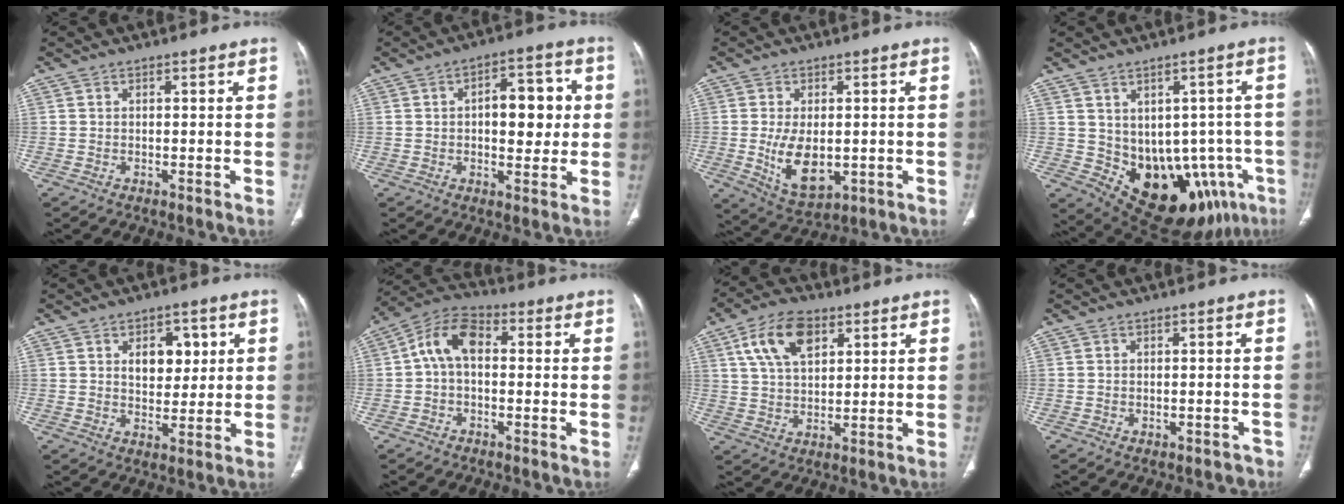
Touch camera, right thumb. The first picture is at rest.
{"total": 10.5, "force": [1.1, 5.5, 8.9], "torque": [-0.093, 0.014, 0.016]}
{"total": 9.4, "force": [-1.0, 5.4, 7.7], "torque": [-0.125, -0.014, 0.001]}
{"total": 17.4, "force": [-5.4, 11.2, 12.1], "torque": [-0.134, 0.010, -0.047]}
{"total": 7.4, "force": [2.4, 4.8, 5.1], "torque": [-0.041, -0.012, 0.037]}
{"total": 8.7, "force": [0.5, 5.5, 6.8], "torque": [-0.115, 0.030, -0.005]}
{"total": 11.1, "force": [4.9, 6.2, 7.8], "torque": [-0.134, -0.008, 0.090]}
{"total": 2.4, "force": [-1.7, 1.6, 0.7], "torque": [-0.001, 0.019, -0.016]}